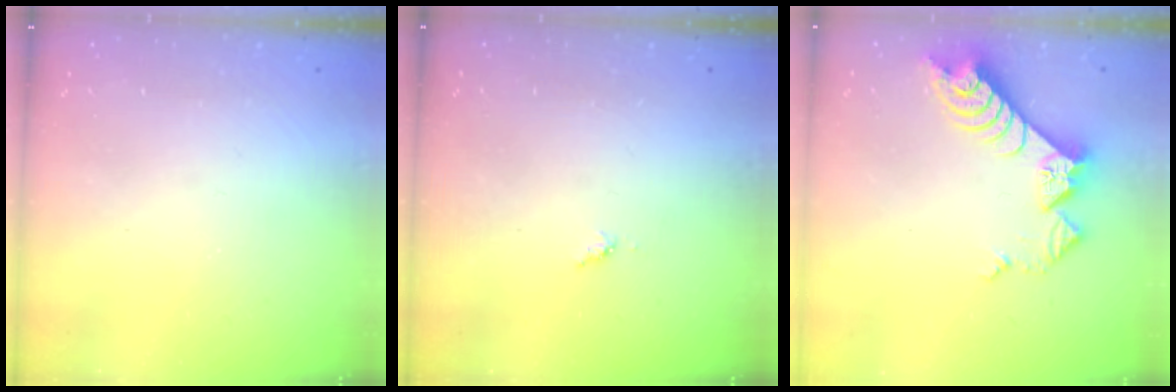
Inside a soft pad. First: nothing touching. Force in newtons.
{"total": 3.8, "press": 3.7, "slide": 0.5}
{"total": 9.9, "press": 9.8, "slide": 1.2}